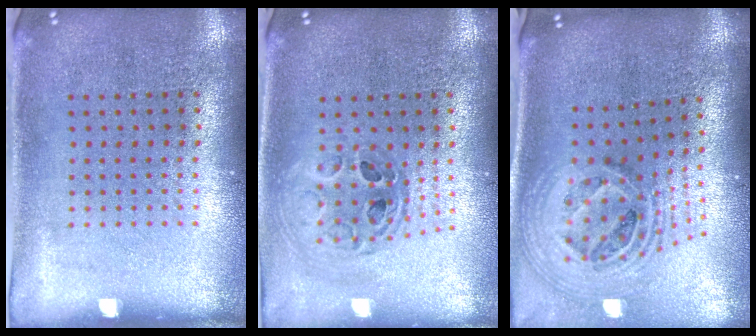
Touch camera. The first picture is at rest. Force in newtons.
{"total": 0.8, "press": 0.8, "slide": 0.1}
{"total": 2.3, "press": 1.7, "slide": 1.5}